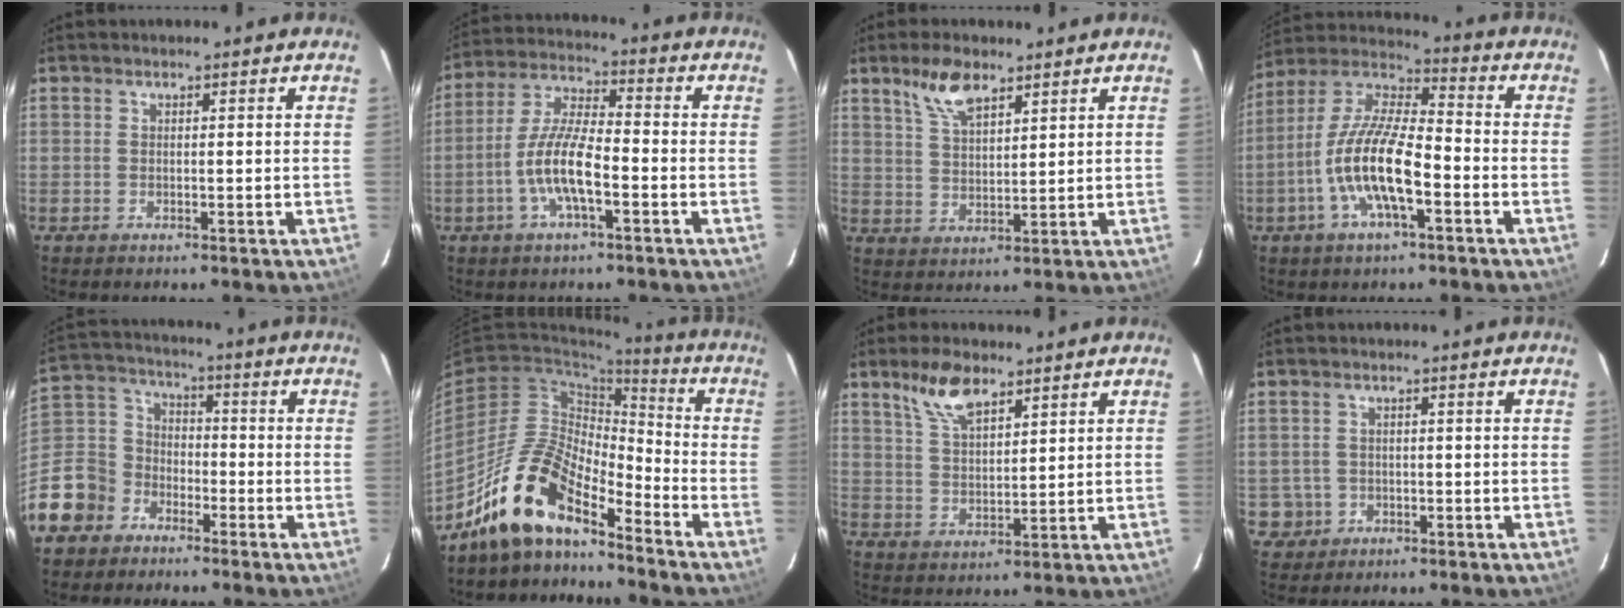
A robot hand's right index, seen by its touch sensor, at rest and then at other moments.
{"total": 10.3, "force": [-3.6, 2.6, 9.3], "torque": [-0.195, 0.003, -0.071]}
{"total": 7.1, "force": [4.8, 2.8, 4.4], "torque": [-0.081, 0.008, 0.095]}
{"total": 14.7, "force": [-5.1, 4.3, 13.1], "torque": [-0.265, -0.002, -0.102]}
{"total": 12.3, "force": [-7.3, 9.7, 2.3], "torque": [-0.083, 0.048, -0.143]}
{"total": 14.1, "force": [-11.5, 4.4, 6.8], "torque": [-0.130, 0.010, -0.227]}
{"total": 7.7, "force": [5.3, 3.1, 4.8], "torque": [-0.089, 0.010, 0.105]}
{"total": 3.9, "force": [-0.9, 3.8, 0.2], "torque": [-0.008, 0.016, -0.008]}